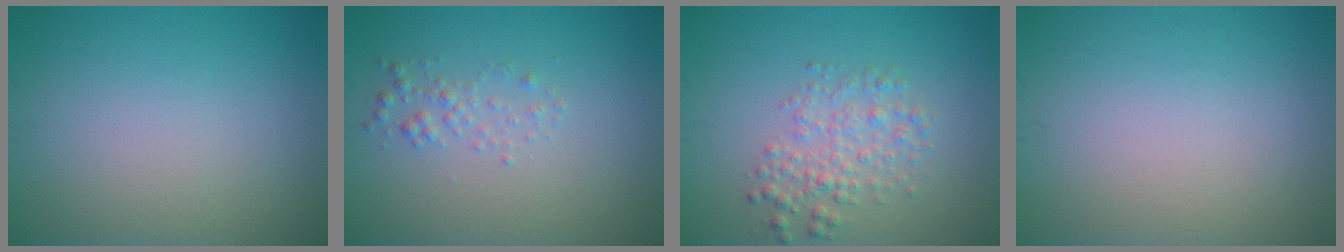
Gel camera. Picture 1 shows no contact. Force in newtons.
{"total": 1.3, "press": 1.3, "slide": 0.0}
{"total": 2.9, "press": 2.9, "slide": 0.1}
{"total": 0.0}